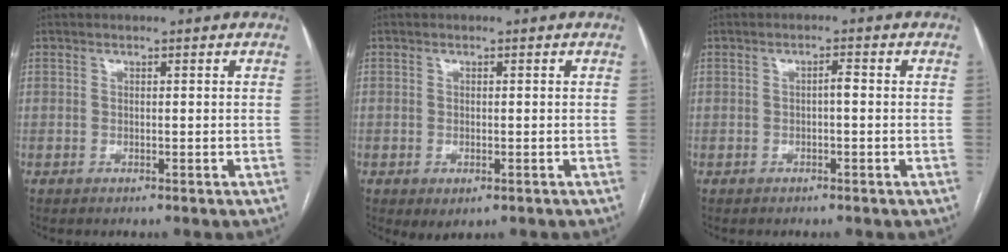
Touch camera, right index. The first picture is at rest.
{"total": 2.2, "force": [-0.9, 1.1, 1.7], "torque": [-0.024, -0.004, -0.002]}
{"total": 1.3, "force": [-0.2, 0.3, 1.3], "torque": [-0.020, 0.004, -0.004]}